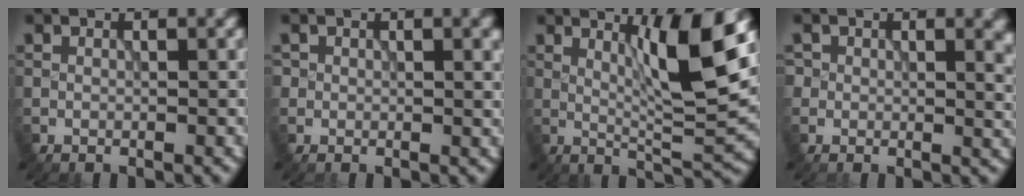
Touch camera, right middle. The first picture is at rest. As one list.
[{"total": 1.8, "force": [0.7, 1.1, 1.2], "torque": [-0.013, -0.001, 0.010]}, {"total": 7.1, "force": [2.4, 0.6, 6.7], "torque": [-0.109, -0.007, 0.046]}, {"total": 3.1, "force": [1.1, 2.3, 1.8], "torque": [-0.022, -0.010, 0.015]}]